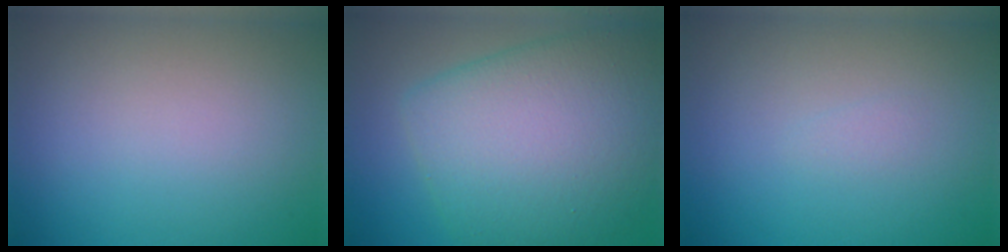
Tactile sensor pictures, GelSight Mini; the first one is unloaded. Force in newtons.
{"total": 10.3, "press": 10.3, "slide": 0.2}
{"total": 0.5, "press": 0.5, "slide": 0.1}